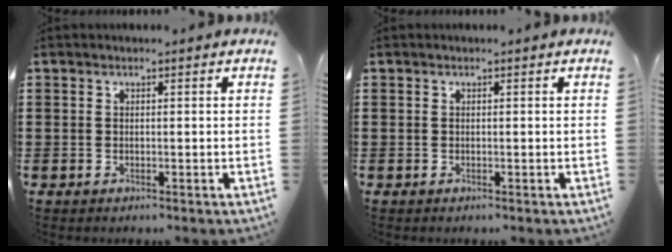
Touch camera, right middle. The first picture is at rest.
{"total": 0.0}